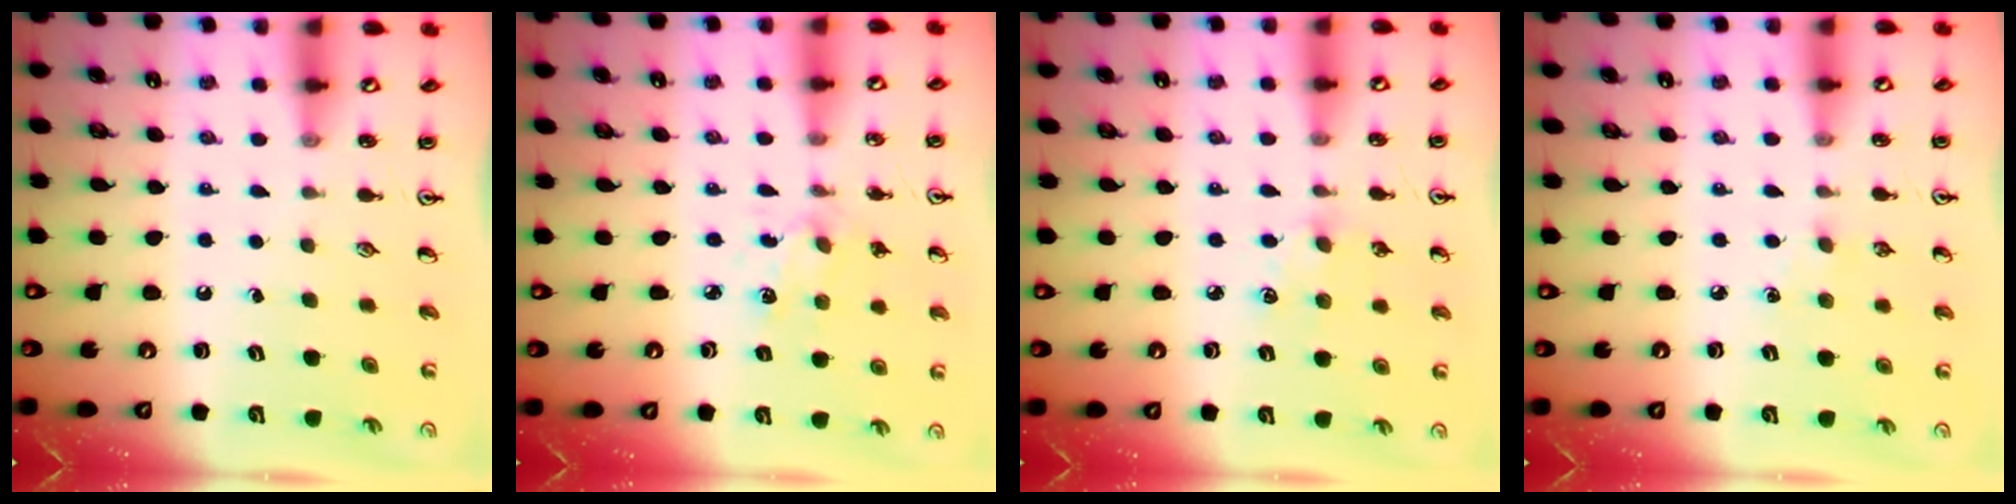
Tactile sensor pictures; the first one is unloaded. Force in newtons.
{"total": 2.2, "press": 2.2, "slide": 0.5}
{"total": 5.4, "press": 5.4, "slide": 0.7}
{"total": 2.8, "press": 2.8, "slide": 0.4}